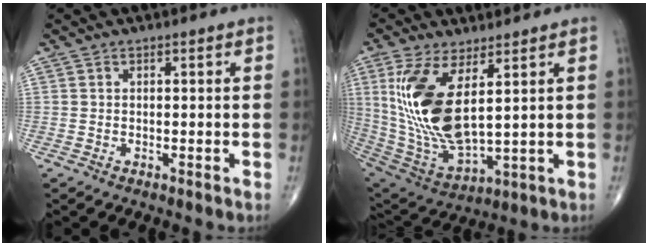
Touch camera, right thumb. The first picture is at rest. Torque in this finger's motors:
{"motor_torque": [-0.96, 2.50, 1.94, 0.83, 0.66]}